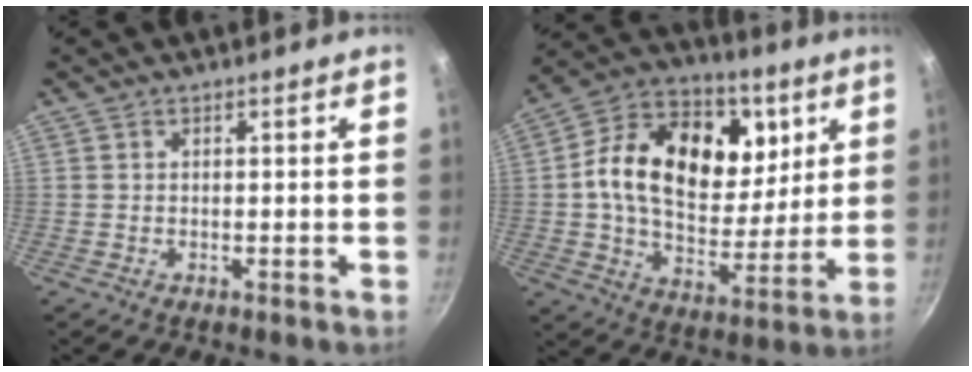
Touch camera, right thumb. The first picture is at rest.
{"total": 23.1, "force": [6.3, 15.8, 15.7], "torque": [-0.231, -0.018, 0.086]}